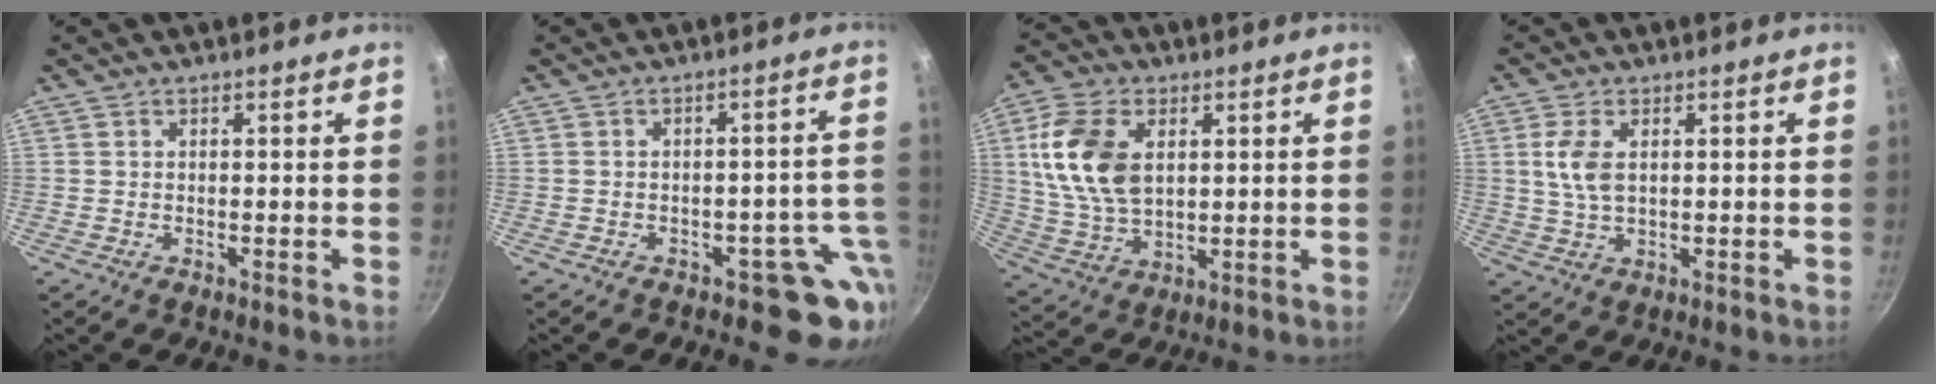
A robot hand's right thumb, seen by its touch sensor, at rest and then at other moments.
{"total": 8.3, "force": [-3.7, 5.7, 4.7], "torque": [0.028, 0.044, -0.035]}
{"total": 14.3, "force": [3.4, 8.9, 10.6], "torque": [-0.194, -0.008, 0.072]}
{"total": 5.7, "force": [1.3, 3.1, 4.6], "torque": [-0.095, -0.002, 0.026]}